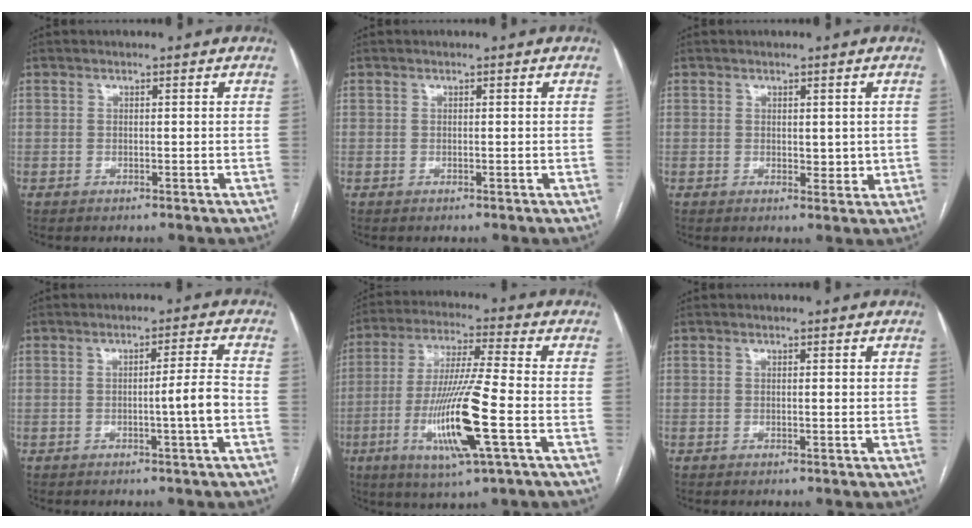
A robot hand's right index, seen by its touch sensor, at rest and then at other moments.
{"total": 0.0}
{"total": 2.6, "force": [0.5, 1.7, 2.0], "torque": [-0.021, -0.007, 0.011]}
{"total": 4.5, "force": [-1.0, -0.8, 4.3], "torque": [-0.061, 0.001, -0.017]}
{"total": 14.9, "force": [-4.2, 0.2, 14.2], "torque": [-0.287, -0.018, -0.080]}
{"total": 0.9, "force": [0.4, 0.3, 0.8], "torque": [-0.013, -0.001, 0.004]}